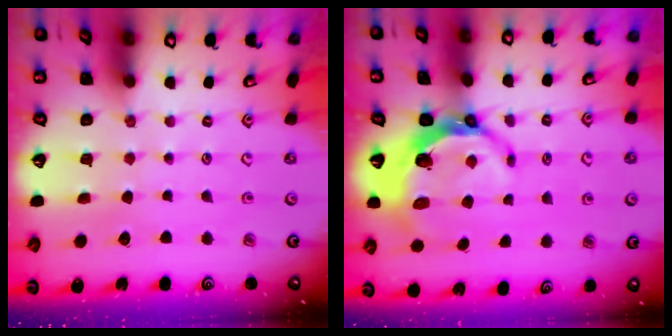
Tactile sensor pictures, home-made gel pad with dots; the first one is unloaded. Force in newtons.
{"total": 6.5, "press": 5.3, "slide": 3.8}